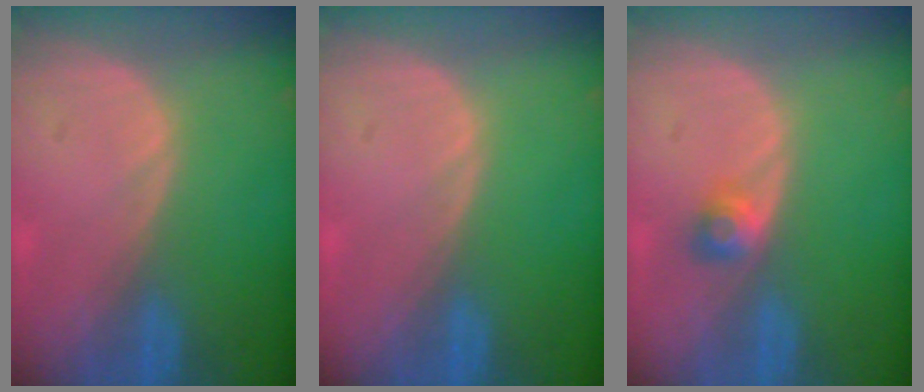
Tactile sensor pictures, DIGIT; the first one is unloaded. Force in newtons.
{"total": 0.0}
{"total": 2.5, "press": 2.2, "slide": 1.2}